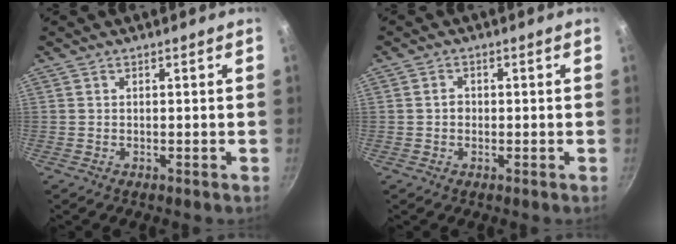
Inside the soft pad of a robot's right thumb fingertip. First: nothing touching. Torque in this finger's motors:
{"motor_torque": [-0.46, 0.01, -0.13, 0.05, -0.07]}